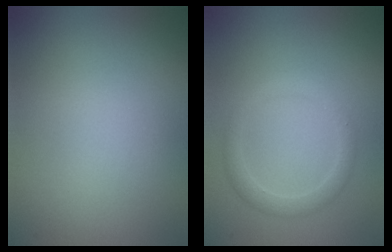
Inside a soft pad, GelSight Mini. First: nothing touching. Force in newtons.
{"total": 1.9, "press": 1.9, "slide": 0.1}